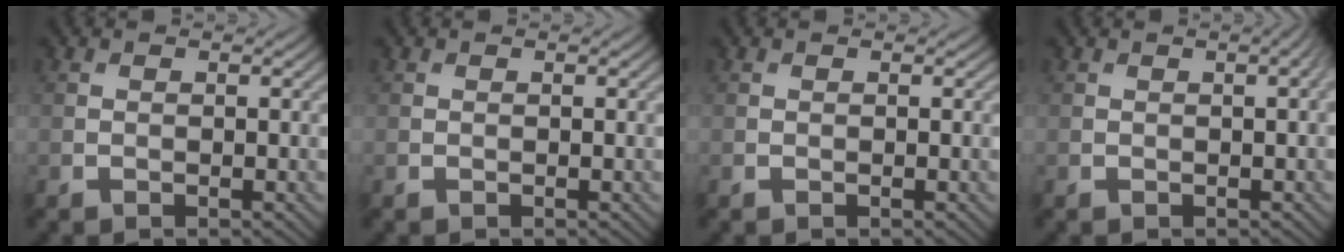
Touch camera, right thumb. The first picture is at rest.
{"total": 0.0}
{"total": 0.0}
{"total": 1.4, "force": [0.3, 0.3, 1.4], "torque": [-0.016, 0.008, 0.002]}